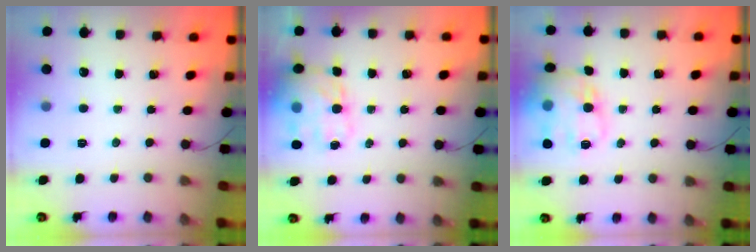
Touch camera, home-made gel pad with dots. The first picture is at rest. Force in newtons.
{"total": 13.2, "press": 12.7, "slide": 3.4}
{"total": 16.2, "press": 16.0, "slide": 2.5}